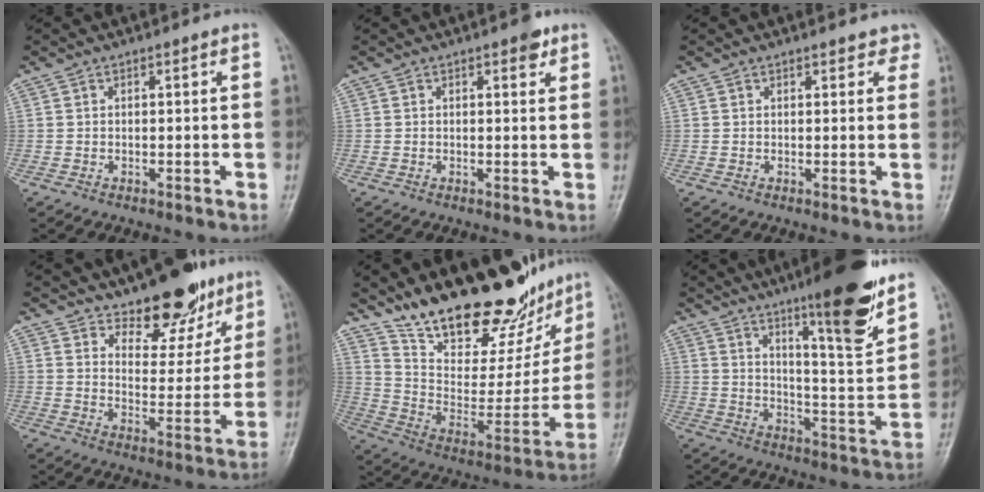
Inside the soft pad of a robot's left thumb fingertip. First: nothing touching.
{"total": 2.3, "force": [1.4, 1.0, 1.5], "torque": [-0.011, -0.004, 0.015]}
{"total": 2.9, "force": [2.4, 1.4, 0.6], "torque": [0.026, -0.007, 0.017]}
{"total": 12.9, "force": [9.7, 5.8, 6.3], "torque": [-0.043, -0.068, 0.152]}
{"total": 26.6, "force": [21.1, 9.5, 13.3], "torque": [-0.169, -0.100, 0.330]}
{"total": 17.1, "force": [11.7, 2.5, 12.3], "torque": [-0.160, -0.076, 0.184]}